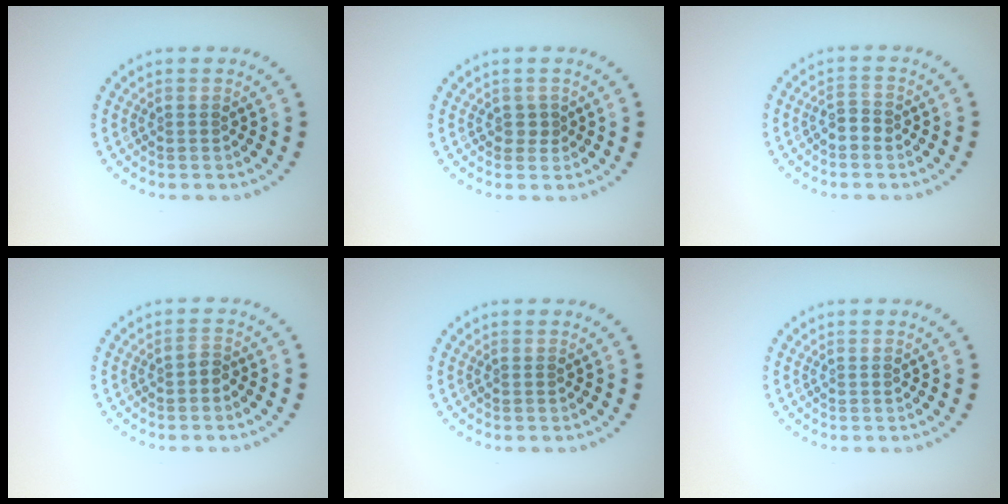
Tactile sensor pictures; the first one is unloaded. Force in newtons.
{"total": 1.0, "press": 0.9, "slide": 0.4}
{"total": 1.3, "press": 1.2, "slide": 0.5}
{"total": 0.9, "press": 0.7, "slide": 0.6}
{"total": 0.0}
{"total": 0.0}